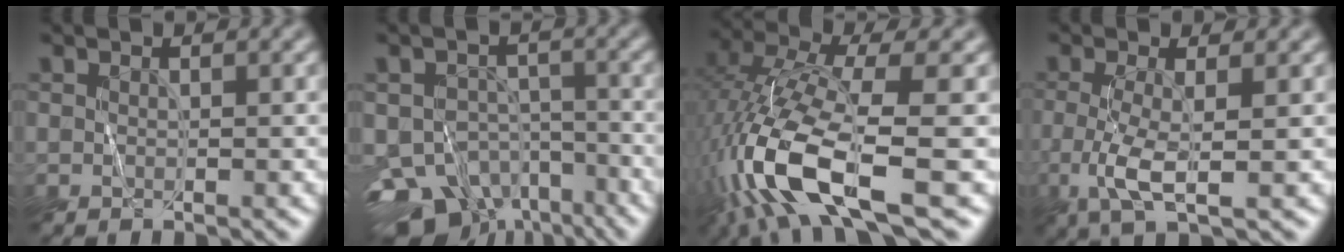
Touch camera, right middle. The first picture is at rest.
{"total": 9.1, "force": [-6.4, 5.7, 3.1], "torque": [-0.041, -0.004, -0.108]}
{"total": 12.2, "force": [-5.4, 3.1, 10.4], "torque": [-0.232, 0.001, -0.106]}
{"total": 3.7, "force": [-1.2, 0.5, 3.5], "torque": [-0.081, -0.007, -0.025]}